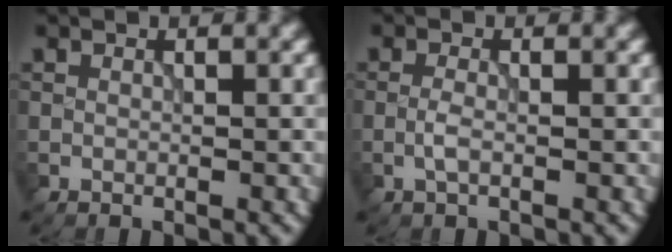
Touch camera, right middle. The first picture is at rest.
{"total": 1.2, "force": [-0.4, 0.4, 1.0], "torque": [-0.024, 0.002, -0.012]}